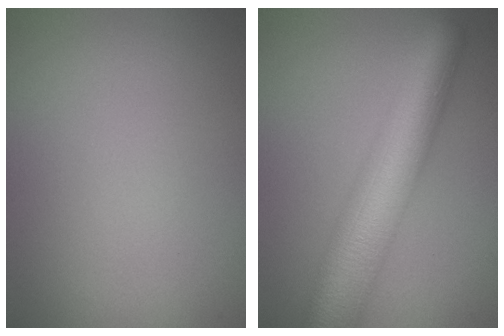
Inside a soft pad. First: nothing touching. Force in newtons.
{"total": 9.6, "press": 9.5, "slide": 0.4}